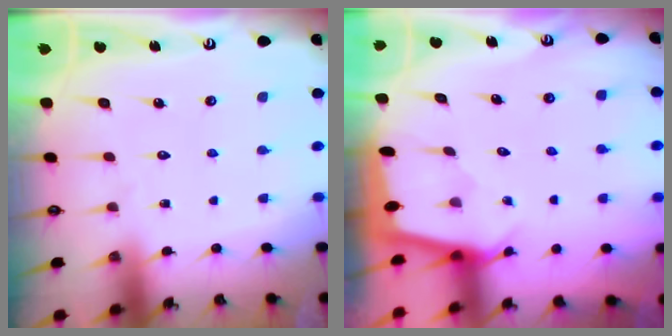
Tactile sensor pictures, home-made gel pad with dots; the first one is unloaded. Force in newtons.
{"total": 1.6, "press": 1.6, "slide": 0.3}